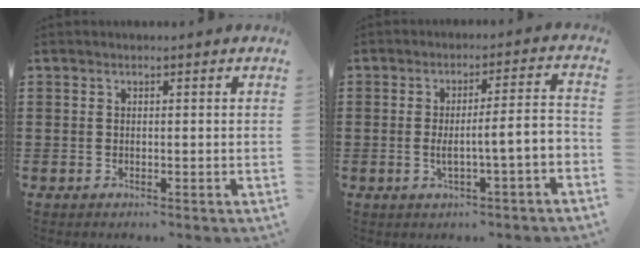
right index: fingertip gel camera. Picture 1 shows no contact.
{"total": 6.5, "force": [-1.8, 0.7, 6.2], "torque": [-0.109, 0.000, -0.035]}